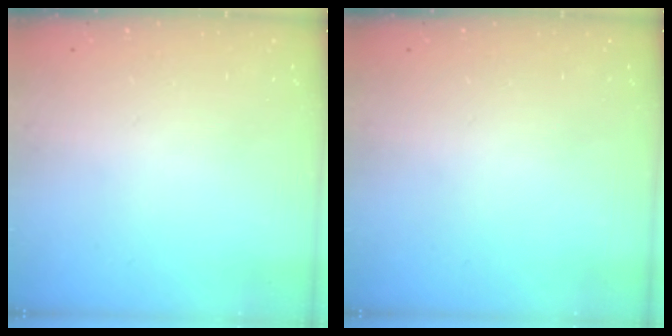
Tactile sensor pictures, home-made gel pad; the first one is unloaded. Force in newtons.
{"total": 0.0}